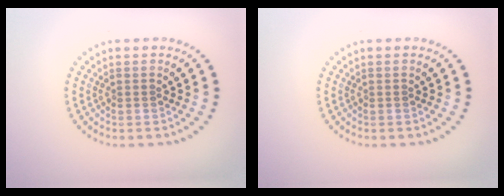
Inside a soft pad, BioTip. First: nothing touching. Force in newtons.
{"total": 0.0}